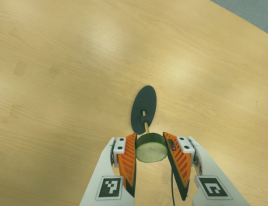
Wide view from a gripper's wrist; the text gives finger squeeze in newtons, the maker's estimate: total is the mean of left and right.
{"total": 12.3, "left": 11.5, "right": 13.0}